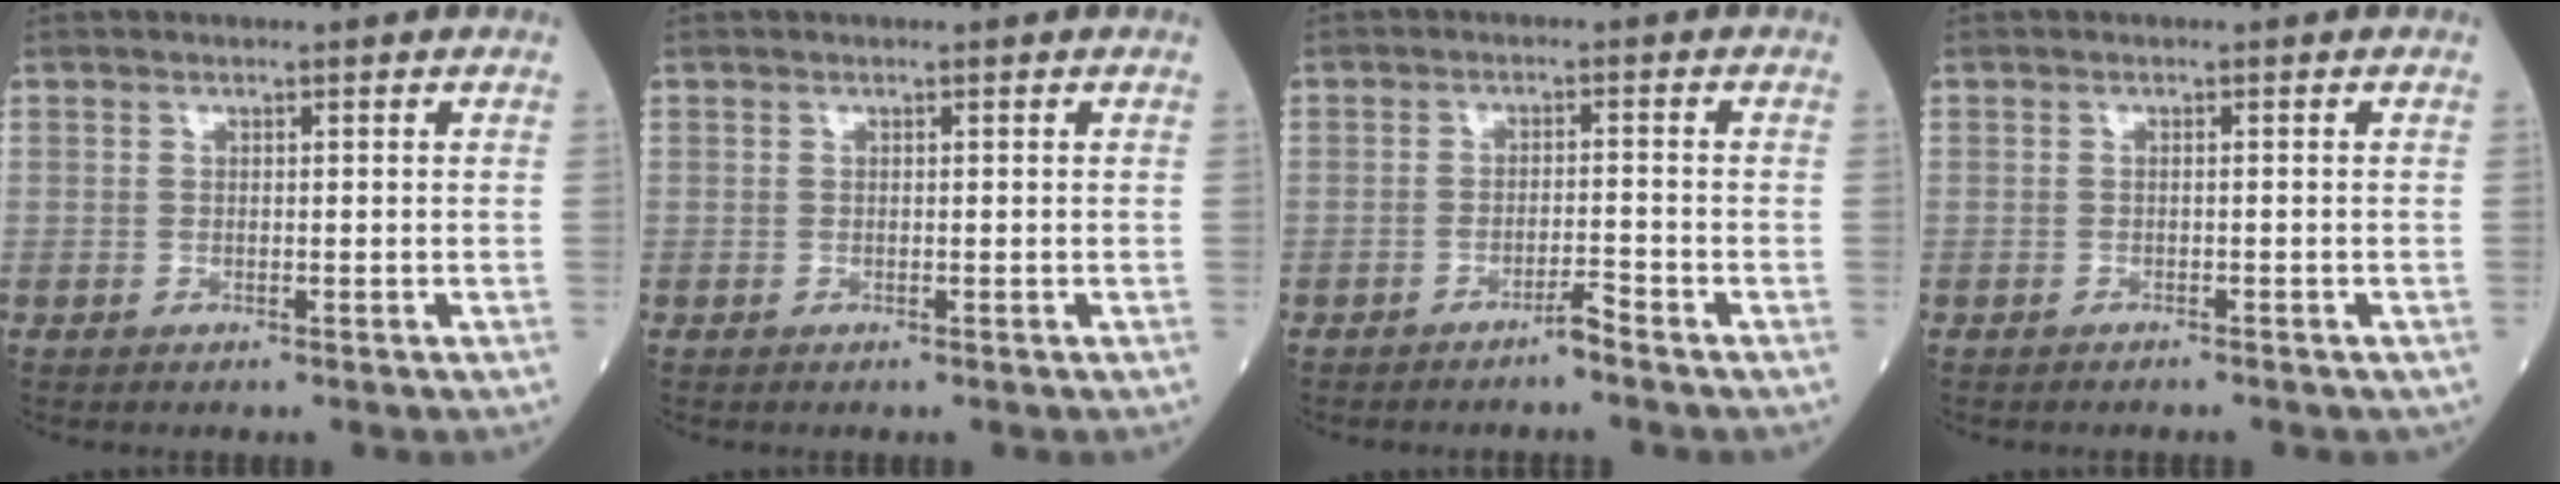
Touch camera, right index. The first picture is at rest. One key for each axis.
{"total": 0.0}
{"total": 2.2, "fx": -1.9, "fy": -0.2, "fz": 1.1, "tx": -0.017, "ty": 0.001, "tz": -0.035}
{"total": 2.6, "fx": -2.3, "fy": 0.7, "fz": 0.9, "tx": -0.018, "ty": -0.005, "tz": -0.023}